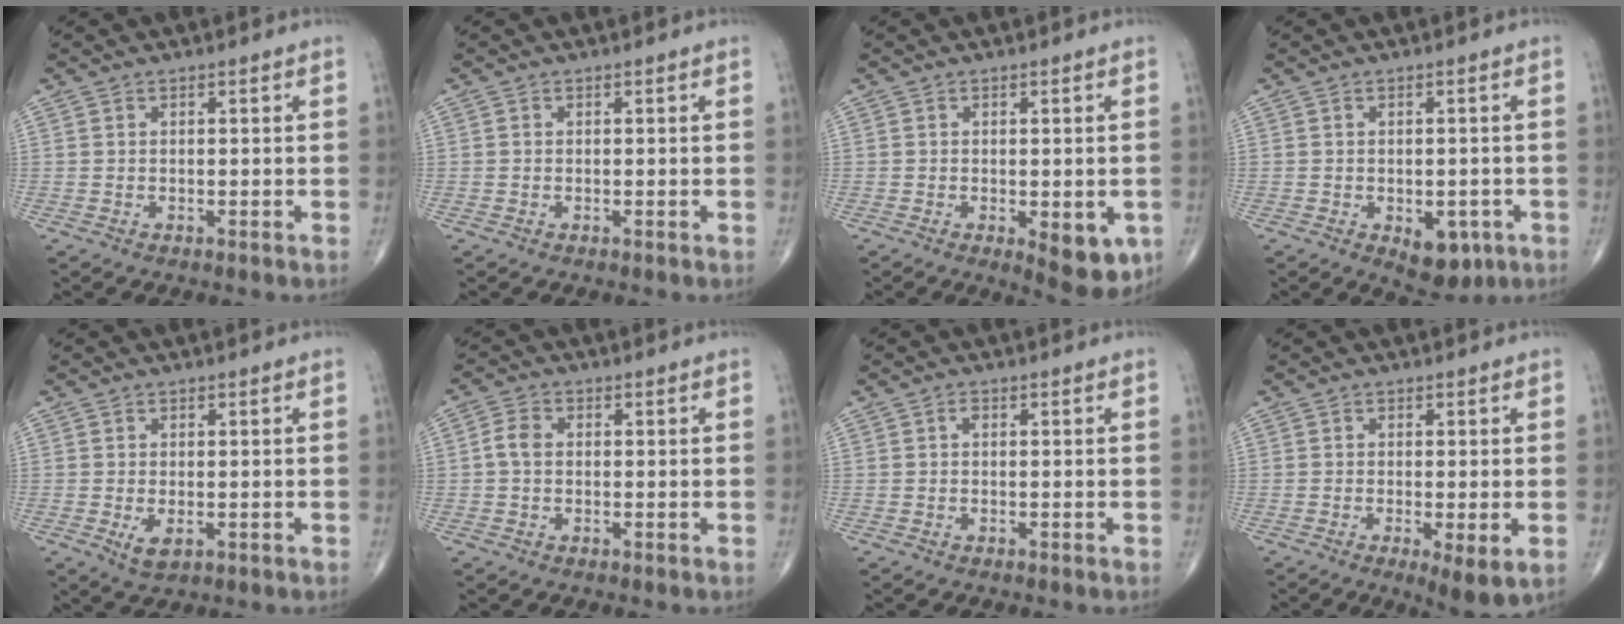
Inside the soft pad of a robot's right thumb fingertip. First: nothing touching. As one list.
[{"total": 0.0}, {"total": 8.0, "force": [-2.4, 3.3, 6.9], "torque": [-0.071, -0.011, -0.025]}, {"total": 6.6, "force": [-2.5, 3.8, 4.8], "torque": [-0.039, 0.003, -0.021]}, {"total": 3.0, "force": [-0.8, 1.5, 2.5], "torque": [-0.044, -0.007, -0.009]}, {"total": 3.1, "force": [-0.1, 2.3, 2.1], "torque": [-0.041, 0.009, -0.008]}, {"total": 0.8, "force": [0.1, 0.5, 0.6], "torque": [-0.007, 0.003, -0.001]}, {"total": 5.6, "force": [-1.7, 1.3, 5.2], "torque": [-0.088, -0.018, -0.028]}]